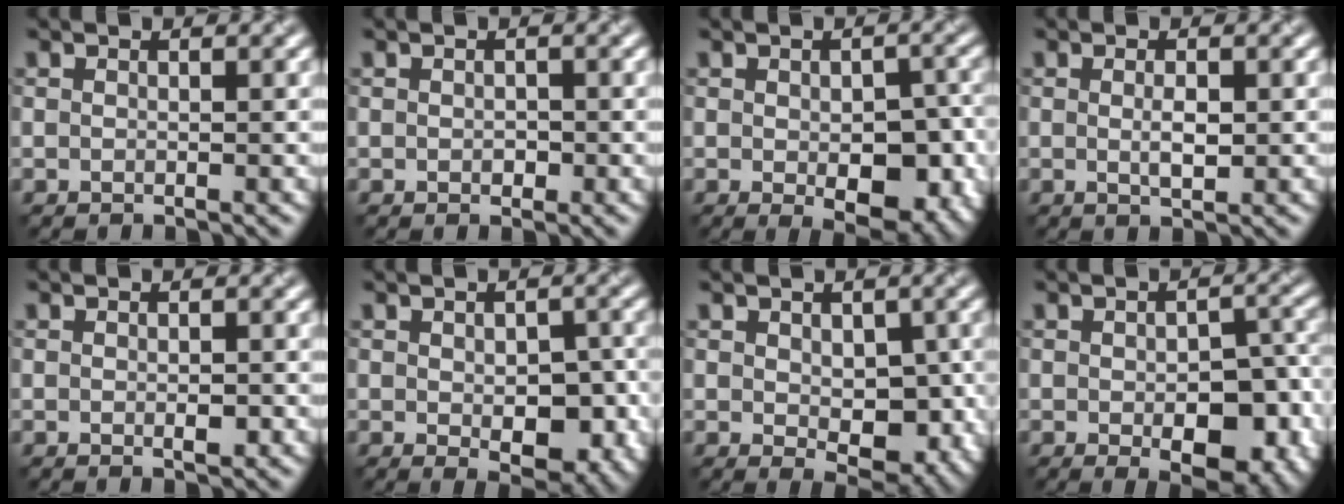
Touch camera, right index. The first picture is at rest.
{"total": 0.7, "force": [-0.1, 0.5, 0.4], "torque": [-0.006, -0.003, -0.002]}
{"total": 7.0, "force": [-1.7, 3.5, 5.8], "torque": [-0.077, -0.015, -0.016]}
{"total": 1.6, "force": [0.1, 0.5, 1.6], "torque": [-0.029, -0.002, 0.002]}
{"total": 1.1, "force": [-0.2, 0.4, 1.0], "torque": [-0.014, -0.001, -0.001]}
{"total": 5.9, "force": [-1.1, 3.0, 4.9], "torque": [-0.067, -0.013, -0.009]}
{"total": 5.7, "force": [-0.4, 3.3, 4.6], "torque": [-0.065, -0.014, 0.000]}
{"total": 7.7, "force": [-2.3, 3.9, 6.2], "torque": [-0.081, -0.013, -0.024]}